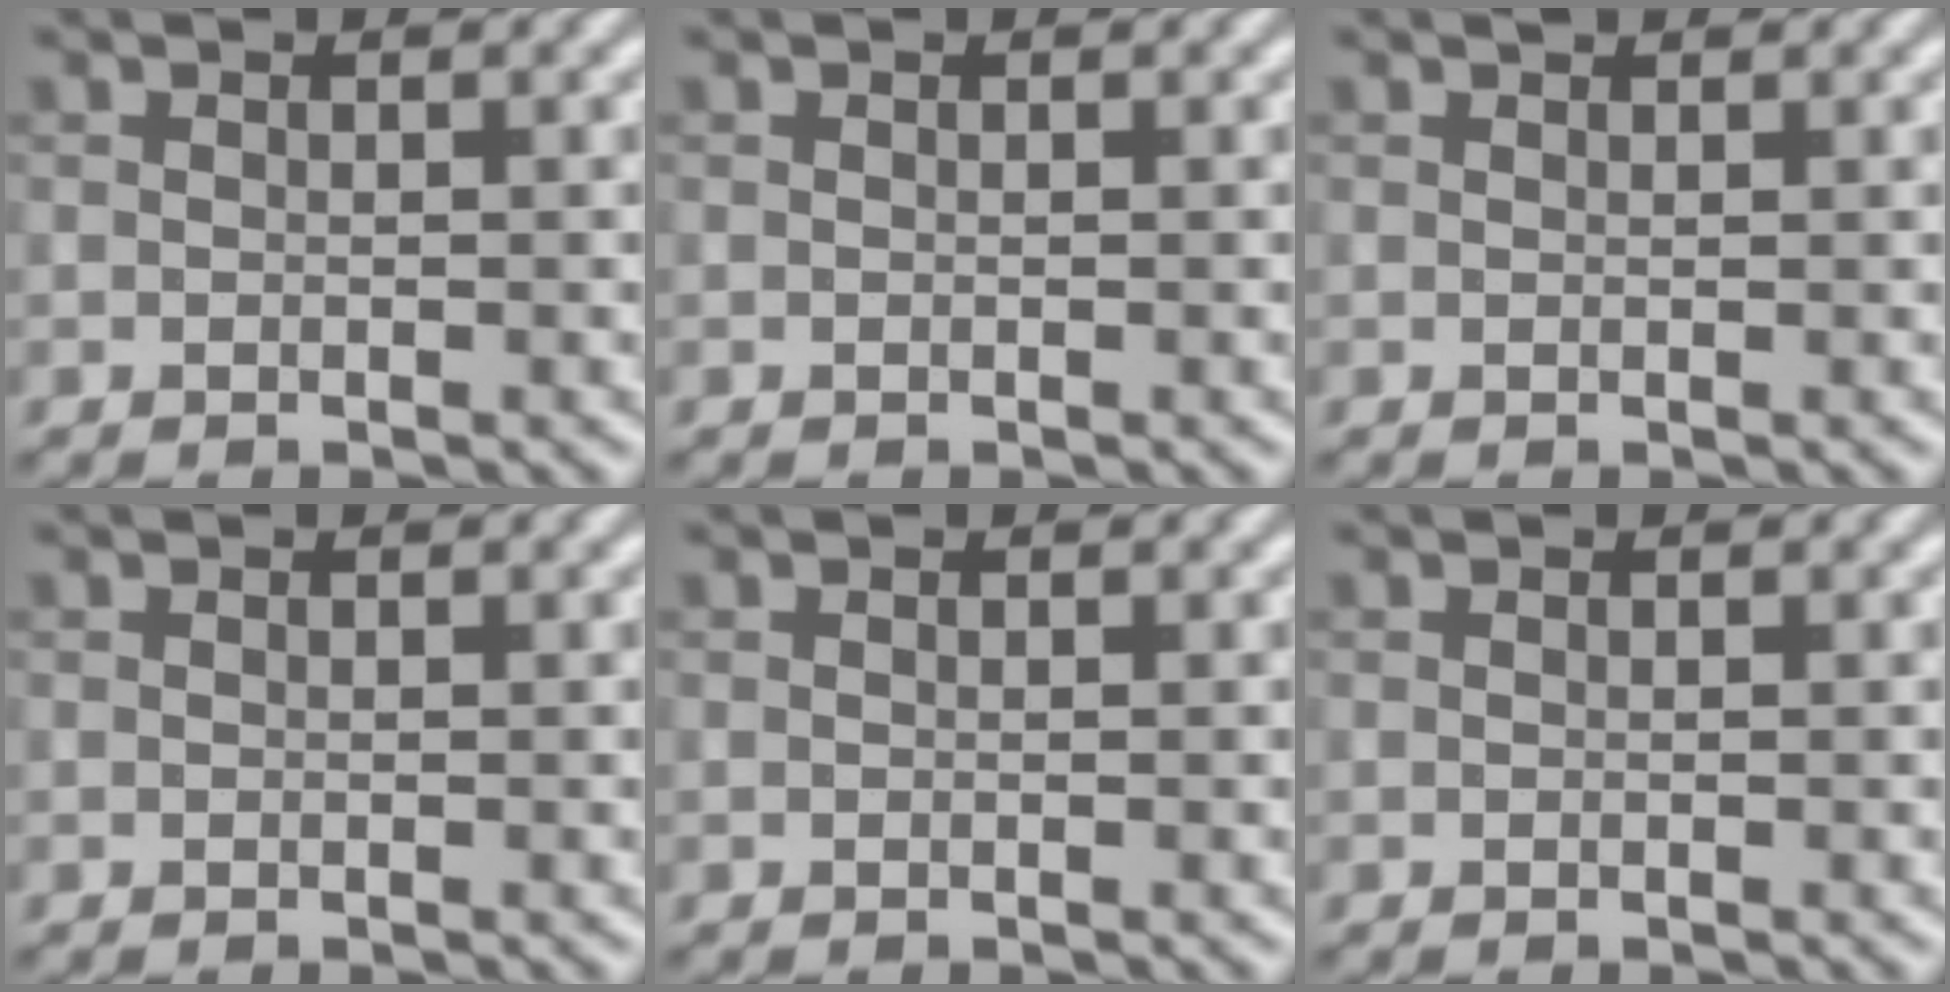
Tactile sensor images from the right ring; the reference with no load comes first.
{"total": 0.0}
{"total": 0.5, "force": [0.5, 0.1, 0.1], "torque": [-0.003, 0.000, 0.009]}
{"total": 0.0}
{"total": 0.0}
{"total": 0.0}